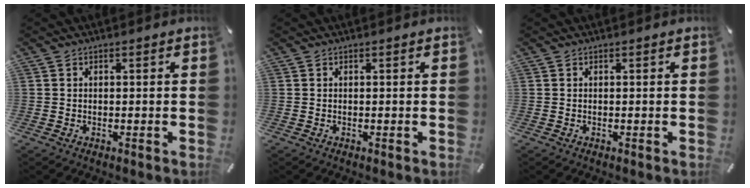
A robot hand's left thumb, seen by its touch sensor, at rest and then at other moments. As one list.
[{"total": 0.0}, {"total": 0.0}]